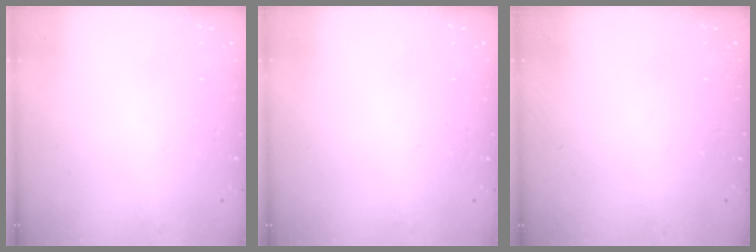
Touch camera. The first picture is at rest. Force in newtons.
{"total": 0.0}
{"total": 0.0}